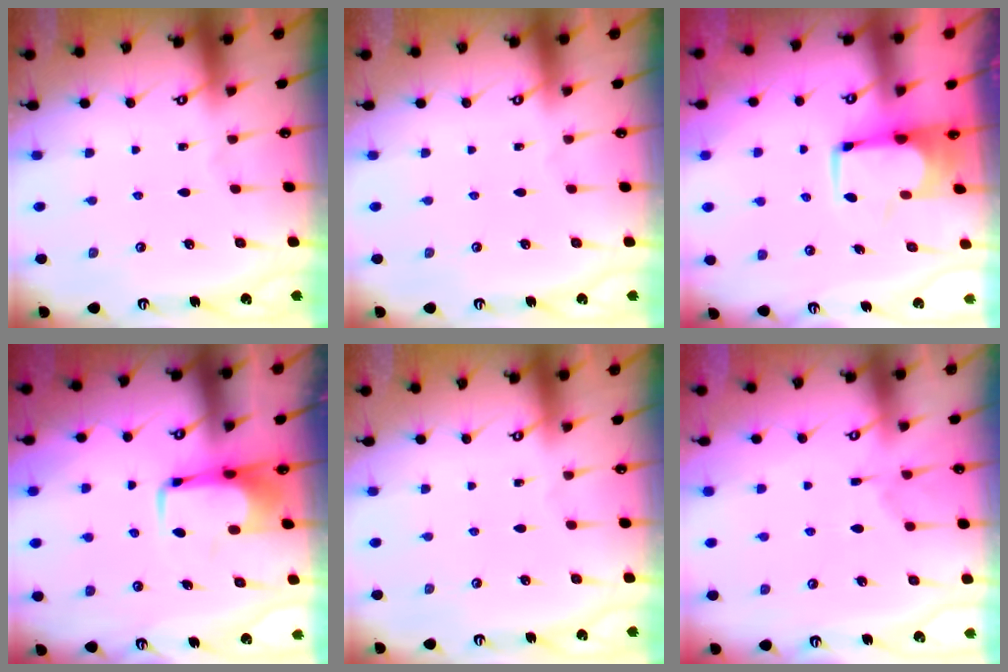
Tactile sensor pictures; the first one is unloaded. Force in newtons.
{"total": 0.0}
{"total": 5.0, "press": 5.0, "slide": 0.6}
{"total": 5.4, "press": 5.3, "slide": 1.3}
{"total": 0.0}
{"total": 1.6, "press": 0.8, "slide": 1.4}